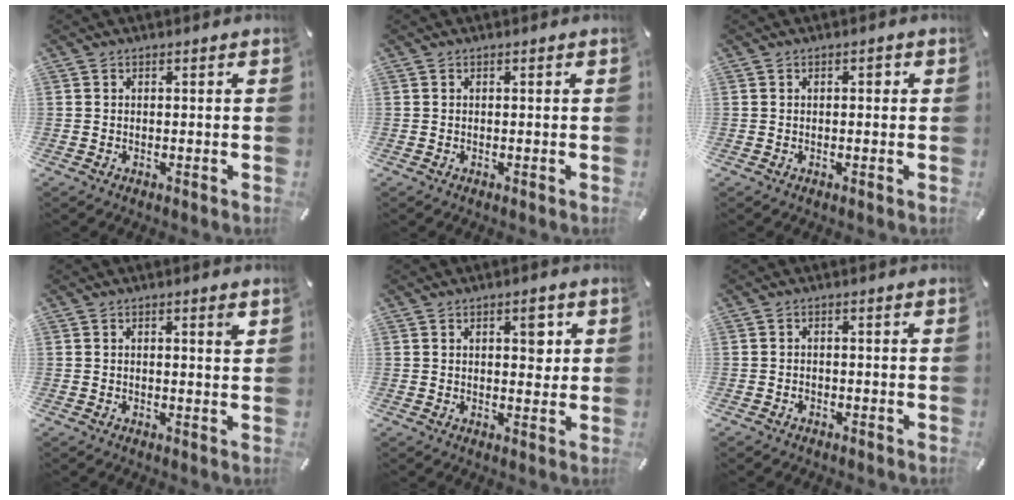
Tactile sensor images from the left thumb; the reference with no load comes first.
{"total": 0.0}
{"total": 1.4, "force": [0.1, 0.7, 1.2], "torque": [-0.016, 0.003, -0.003]}
{"total": 1.9, "force": [0.7, 0.3, 1.8], "torque": [-0.021, -0.005, 0.007]}
{"total": 5.3, "force": [1.7, 2.9, 4.2], "torque": [-0.039, -0.012, 0.017]}
{"total": 1.5, "force": [-0.8, 1.0, 0.7], "torque": [-0.016, 0.003, -0.018]}